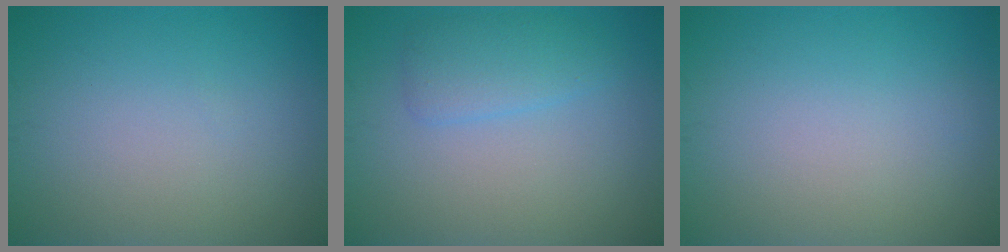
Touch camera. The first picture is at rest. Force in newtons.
{"total": 2.5, "press": 2.5, "slide": 0.1}
{"total": 0.0}